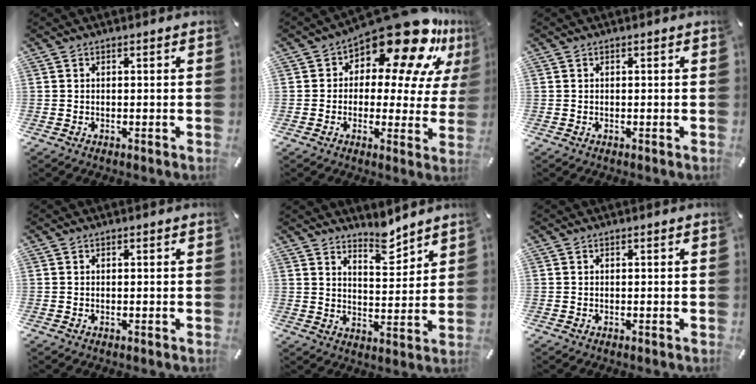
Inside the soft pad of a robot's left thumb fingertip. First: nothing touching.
{"total": 18.2, "force": [11.9, 7.4, 11.6], "torque": [-0.168, -0.097, 0.199]}
{"total": 0.0}
{"total": 0.0}
{"total": 6.9, "force": [6.4, 2.2, 1.4], "torque": [-0.008, -0.055, 0.115]}
{"total": 0.0}